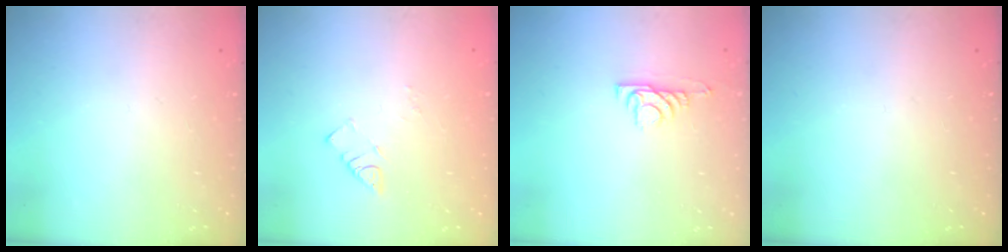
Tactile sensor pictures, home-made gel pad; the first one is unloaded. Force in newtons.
{"total": 4.0, "press": 4.0, "slide": 0.4}
{"total": 5.0, "press": 4.9, "slide": 0.7}
{"total": 0.0}